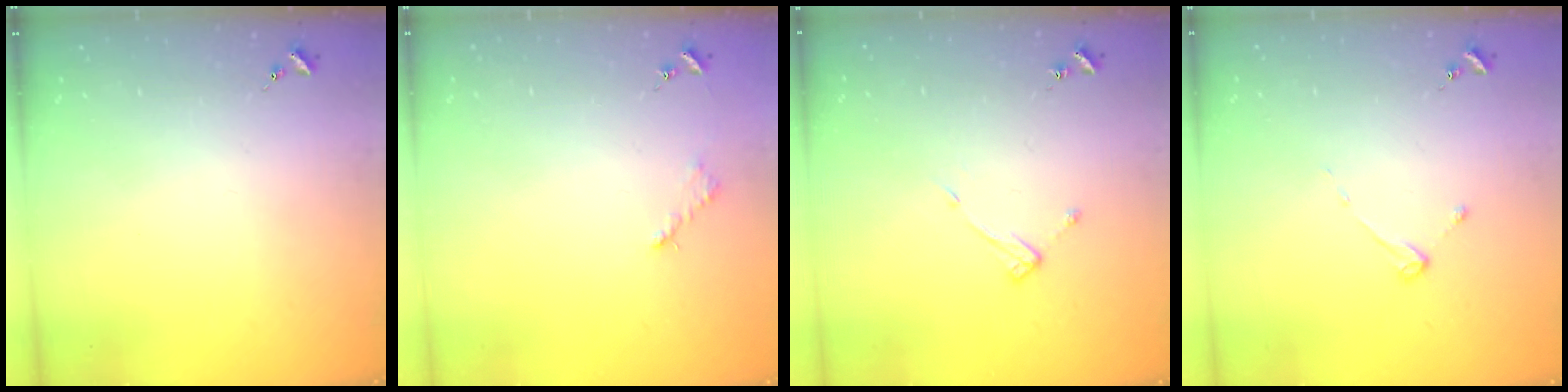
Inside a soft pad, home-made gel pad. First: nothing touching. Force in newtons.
{"total": 2.6, "press": 2.6, "slide": 0.4}
{"total": 7.1, "press": 7.1, "slide": 0.5}
{"total": 2.7, "press": 2.7, "slide": 0.3}